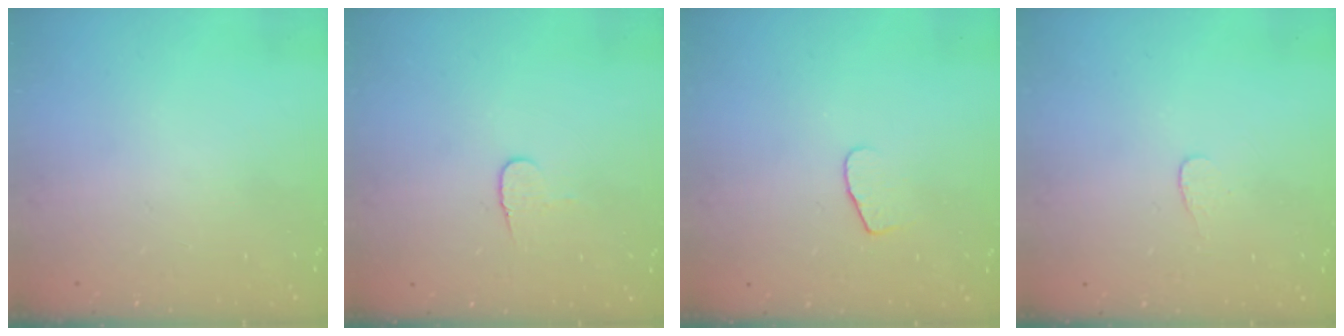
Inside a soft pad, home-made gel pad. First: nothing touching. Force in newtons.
{"total": 4.1, "press": 4.1, "slide": 0.4}
{"total": 5.4, "press": 5.4, "slide": 0.5}
{"total": 3.0, "press": 3.0, "slide": 0.2}